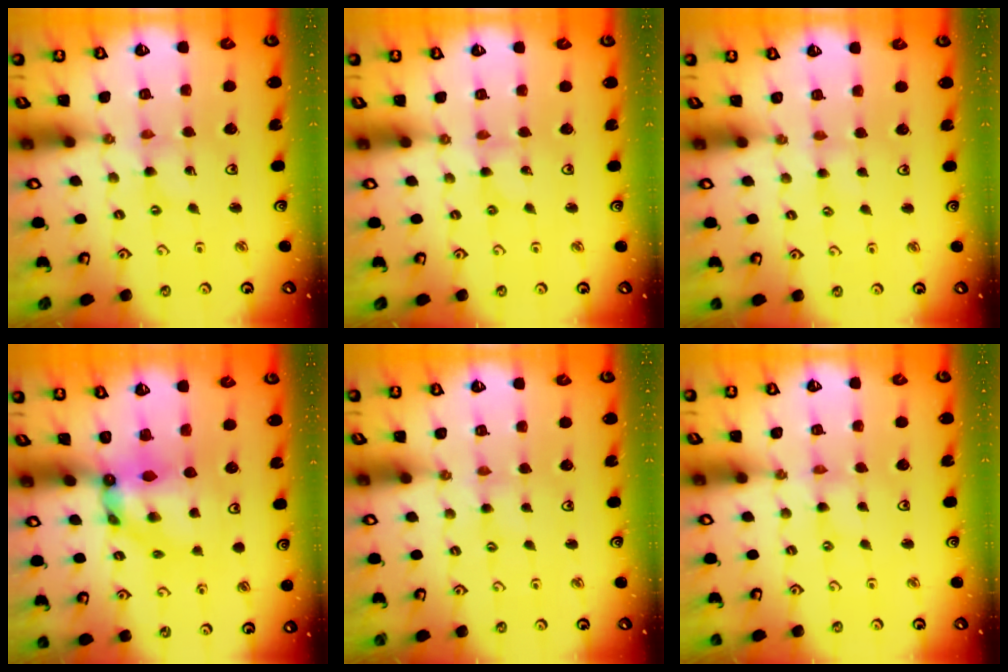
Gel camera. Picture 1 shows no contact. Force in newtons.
{"total": 0.0}
{"total": 2.1, "press": 2.1, "slide": 0.4}
{"total": 7.3, "press": 7.3, "slide": 0.4}
{"total": 1.9, "press": 1.9, "slide": 0.4}
{"total": 0.0}